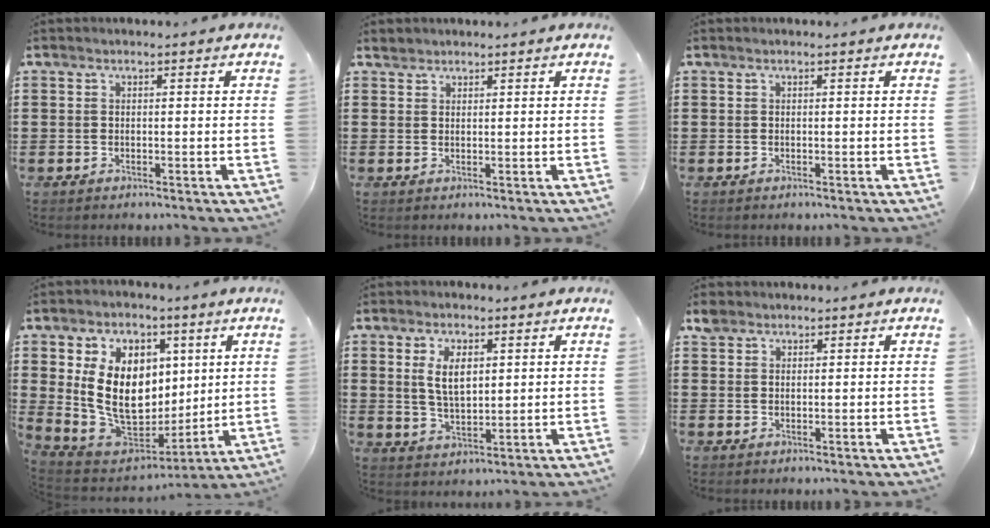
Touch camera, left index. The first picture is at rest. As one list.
[{"total": 1.2, "force": [1.0, 0.5, -0.1], "torque": [-0.002, 0.001, 0.021]}, {"total": 0.0}, {"total": 14.5, "force": [2.9, 10.3, 9.7], "torque": [-0.234, -0.007, 0.056]}, {"total": 5.5, "force": [1.7, 2.7, 4.5], "torque": [-0.089, 0.004, 0.028]}, {"total": 1.9, "force": [1.6, 1.0, 0.4], "torque": [-0.013, 0.005, 0.031]}]